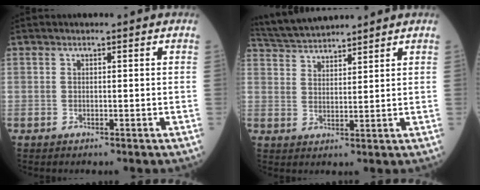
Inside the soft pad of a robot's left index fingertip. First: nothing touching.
{"total": 8.1, "force": [7.9, 0.5, 1.9], "torque": [-0.049, 0.032, 0.149]}